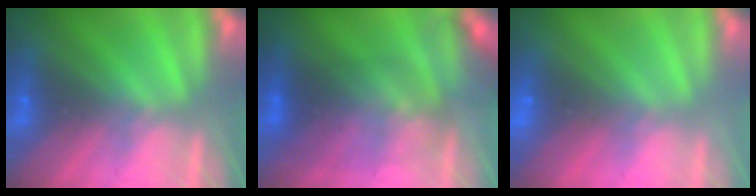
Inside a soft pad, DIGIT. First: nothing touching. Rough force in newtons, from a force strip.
{"total": 2.6}
{"total": 2.4}